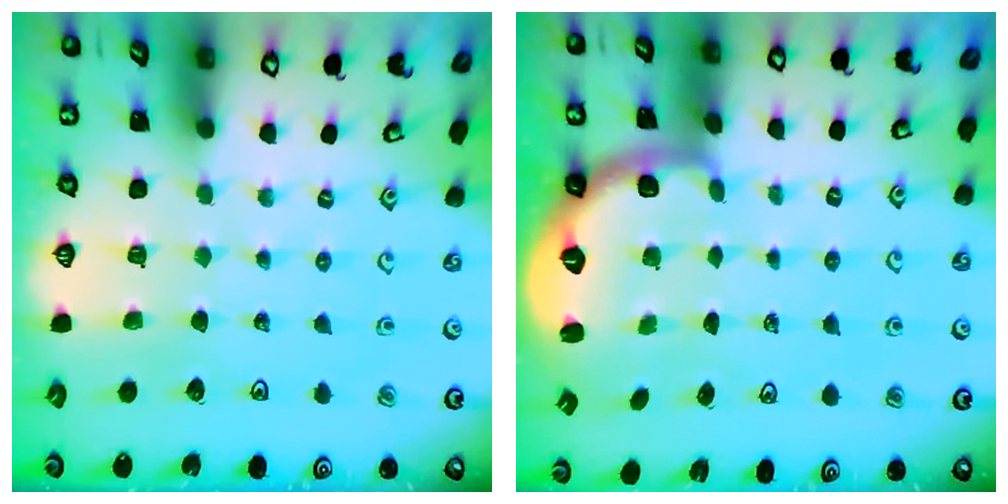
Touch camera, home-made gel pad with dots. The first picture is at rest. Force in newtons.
{"total": 2.8, "press": 1.7, "slide": 2.1}